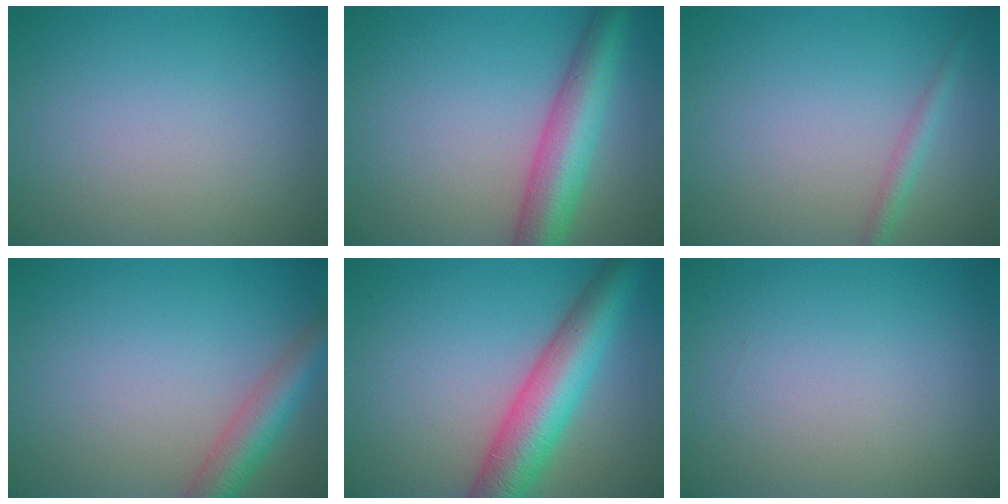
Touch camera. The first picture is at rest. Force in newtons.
{"total": 6.5, "press": 6.5, "slide": 0.2}
{"total": 1.5, "press": 1.5, "slide": 0.0}
{"total": 4.0, "press": 4.0, "slide": 0.2}
{"total": 7.7, "press": 7.7, "slide": 0.2}
{"total": 0.0}